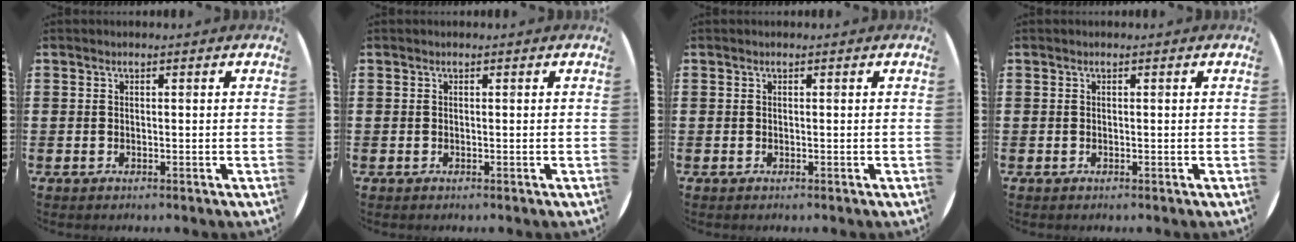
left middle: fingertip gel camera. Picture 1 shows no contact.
{"total": 0.0}
{"total": 0.0}
{"total": 0.0}